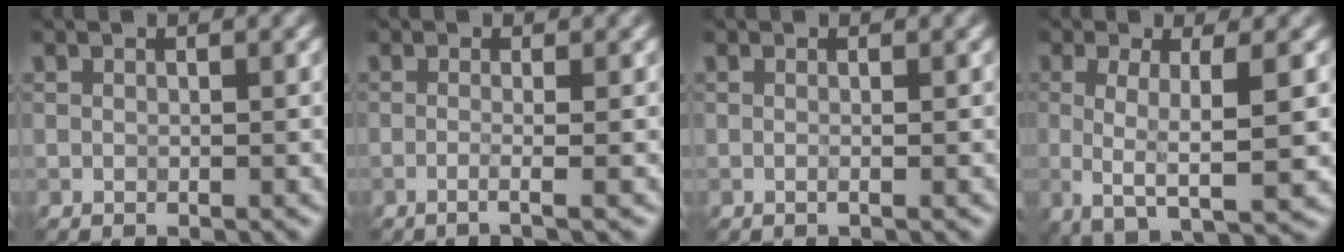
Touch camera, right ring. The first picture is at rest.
{"total": 2.2, "force": [-0.4, 0.8, 2.0], "torque": [-0.015, -0.008, -0.030]}
{"total": 0.8, "force": [-0.1, 0.3, 0.7], "torque": [-0.010, -0.007, -0.007]}
{"total": 5.7, "force": [-0.5, 1.6, 5.5], "torque": [-0.085, -0.007, -0.012]}